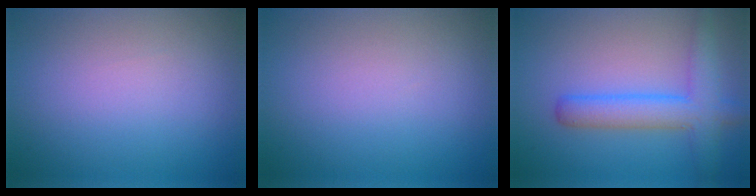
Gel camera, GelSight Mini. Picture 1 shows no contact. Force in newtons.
{"total": 0.0}
{"total": 4.6, "press": 4.6, "slide": 0.2}